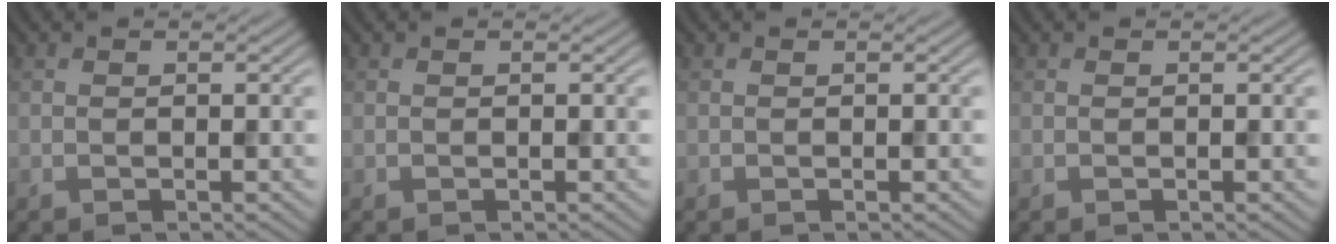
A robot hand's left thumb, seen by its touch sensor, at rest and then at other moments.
{"total": 0.0}
{"total": 0.0}
{"total": 0.0}